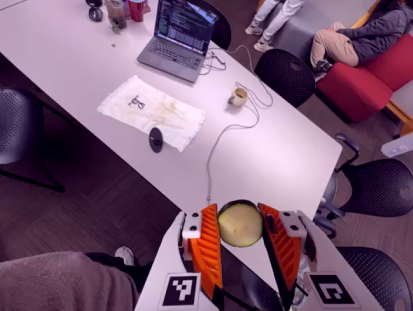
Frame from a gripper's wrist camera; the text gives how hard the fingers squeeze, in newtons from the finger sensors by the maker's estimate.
{"total": 8.7, "left": 8.4, "right": 8.9}